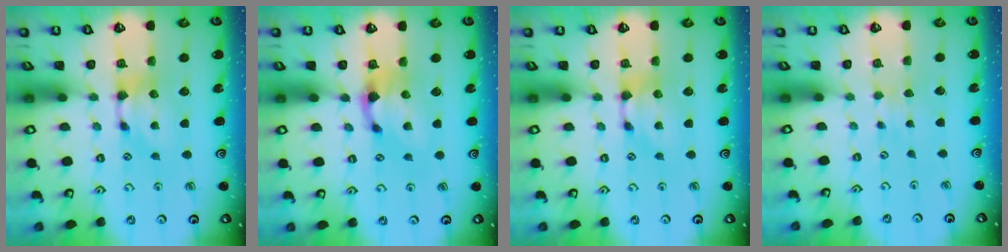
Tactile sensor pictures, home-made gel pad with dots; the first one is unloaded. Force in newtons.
{"total": 1.4, "press": 0.7, "slide": 1.1}
{"total": 0.0}
{"total": 2.5, "press": 2.5, "slide": 0.5}